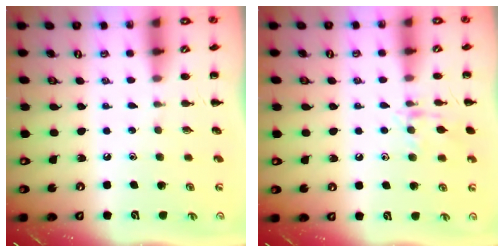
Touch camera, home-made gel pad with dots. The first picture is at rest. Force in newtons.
{"total": 9.2, "press": 9.1, "slide": 1.0}